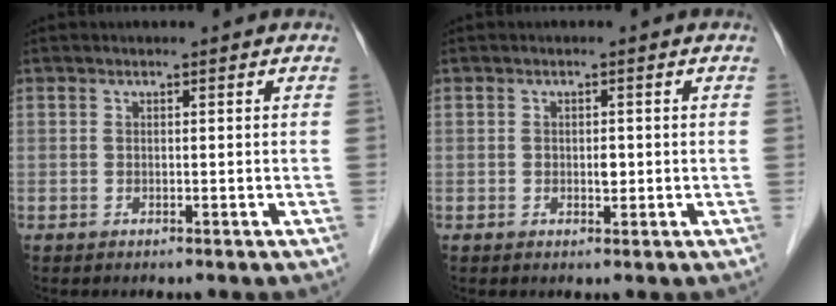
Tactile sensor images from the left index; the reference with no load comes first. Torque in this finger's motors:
{"motor_torque": [0.30, 0.02, 0.00, 0.02]}